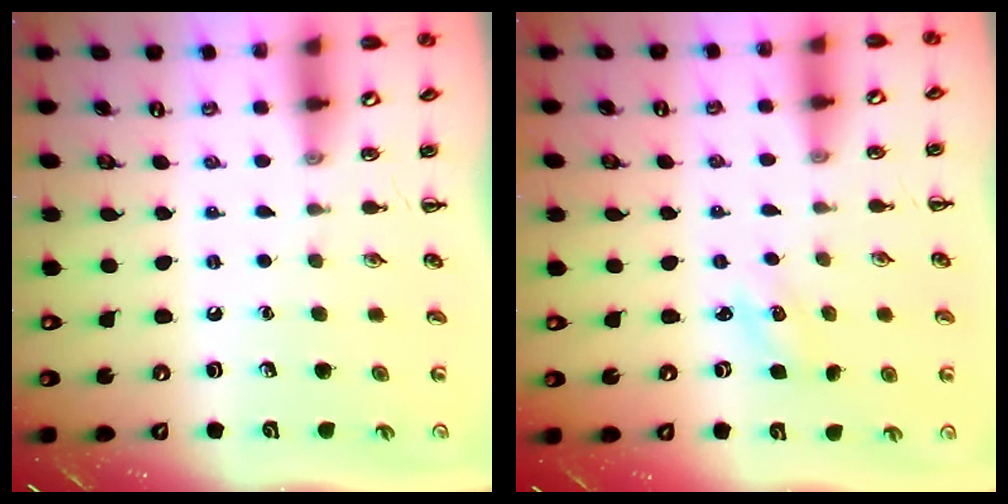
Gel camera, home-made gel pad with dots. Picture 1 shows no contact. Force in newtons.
{"total": 1.8, "press": 1.7, "slide": 0.5}